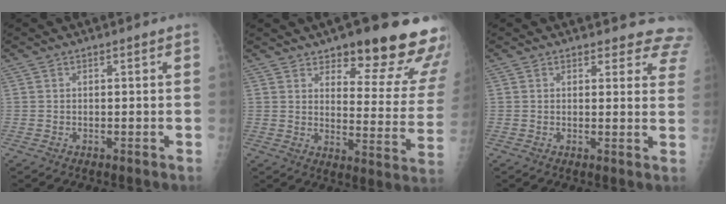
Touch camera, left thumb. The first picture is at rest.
{"total": 21.8, "force": [15.2, 6.9, 14.1], "torque": [-0.133, -0.086, 0.189]}
{"total": 8.9, "force": [8.1, 3.6, 0.8], "torque": [0.050, -0.037, 0.055]}